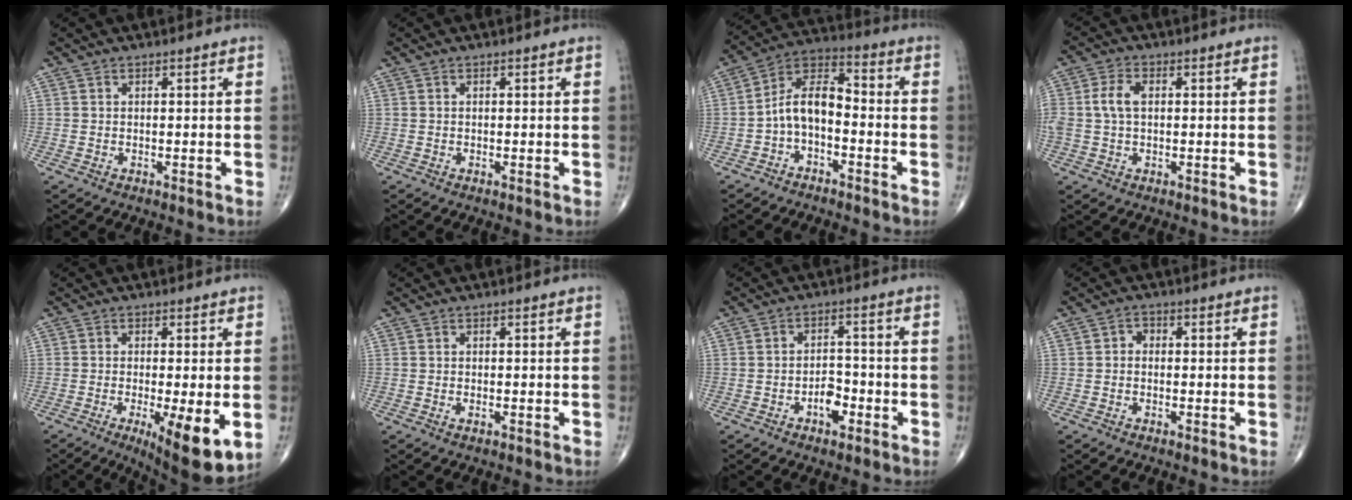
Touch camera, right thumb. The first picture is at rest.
{"total": 0.0}
{"total": 8.9, "force": [-2.5, 5.0, 6.9], "torque": [-0.116, 0.050, -0.058]}
{"total": 5.0, "force": [0.4, 3.1, 4.0], "torque": [-0.098, 0.014, 0.007]}
{"total": 11.7, "force": [-3.4, 2.9, 10.8], "torque": [-0.160, -0.024, -0.046]}
{"total": 0.8, "force": [-0.3, 0.3, 0.6], "torque": [-0.011, 0.001, -0.005]}
{"total": 4.7, "force": [-2.2, 2.7, 3.2], "torque": [-0.033, 0.021, -0.038]}
{"total": 1.6, "force": [-0.3, 1.3, 0.9], "torque": [-0.001, 0.006, -0.013]}